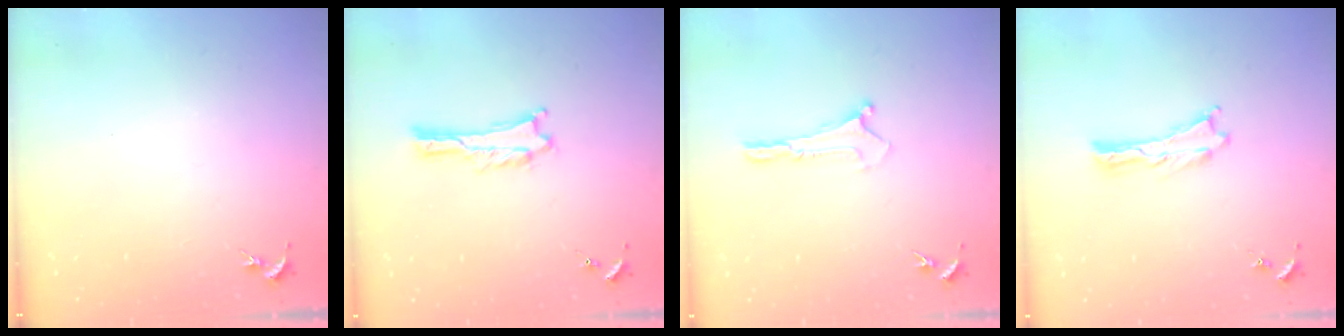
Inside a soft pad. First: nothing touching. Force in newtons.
{"total": 1.0, "press": 1.0, "slide": 0.1}
{"total": 0.0}
{"total": 0.0}